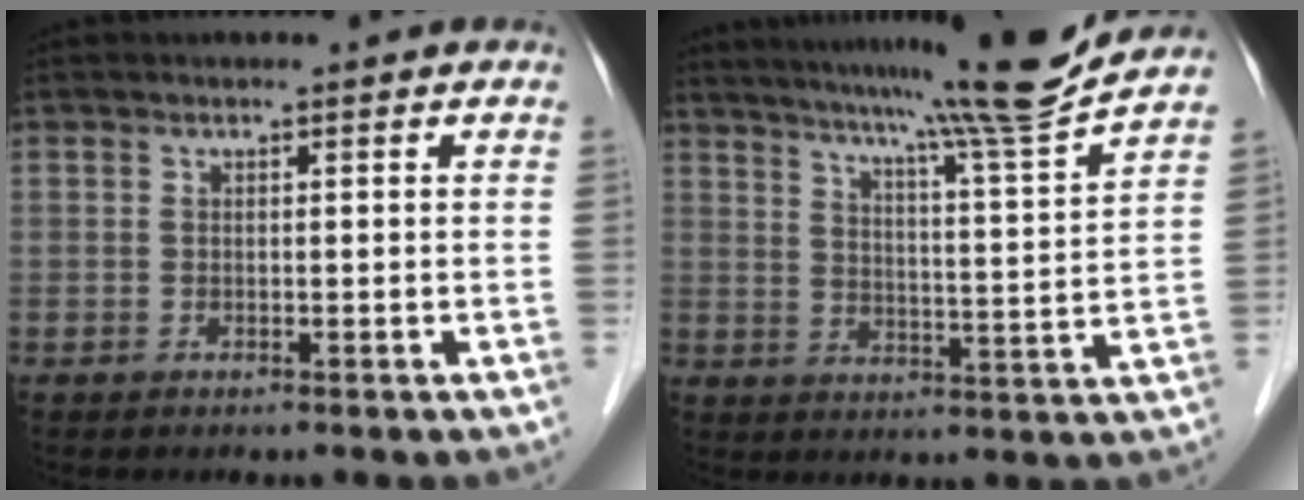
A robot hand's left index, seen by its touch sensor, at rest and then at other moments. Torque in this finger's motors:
{"motor_torque": [0.32, -0.41, 0.50, 0.10]}